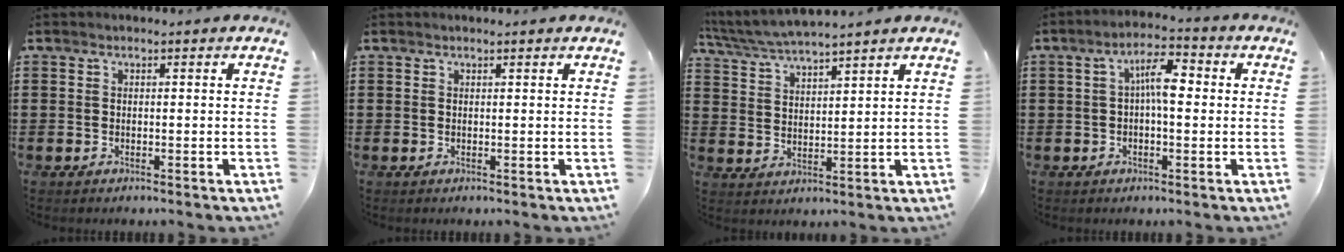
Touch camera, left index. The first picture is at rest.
{"total": 0.5, "force": [0.4, 0.0, 0.3], "torque": [-0.007, -0.001, 0.009]}
{"total": 4.7, "force": [4.5, -0.1, 1.5], "torque": [-0.045, -0.021, 0.079]}
{"total": 6.3, "force": [0.5, 2.4, 5.8], "torque": [-0.103, 0.012, 0.004]}